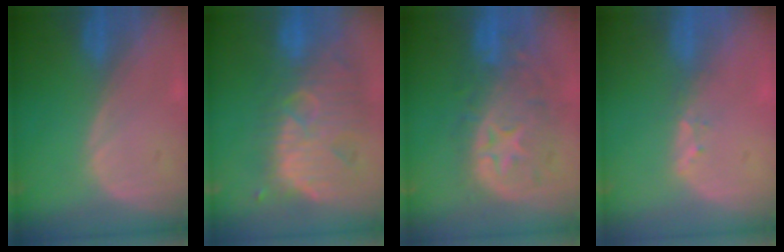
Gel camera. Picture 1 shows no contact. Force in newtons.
{"total": 12.4, "press": 11.0, "slide": 5.7}
{"total": 11.1, "press": 9.8, "slide": 5.1}
{"total": 1.7, "press": 1.5, "slide": 0.9}